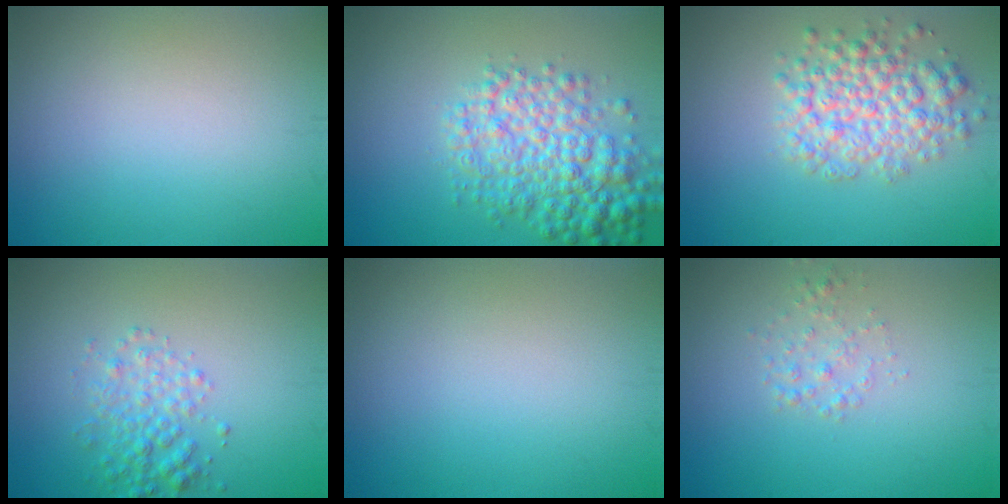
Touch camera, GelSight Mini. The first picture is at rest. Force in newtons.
{"total": 6.4, "press": 6.4, "slide": 0.1}
{"total": 5.3, "press": 5.3, "slide": 0.2}
{"total": 2.9, "press": 2.9, "slide": 0.1}
{"total": 0.0}
{"total": 1.4, "press": 1.4, "slide": 0.0}